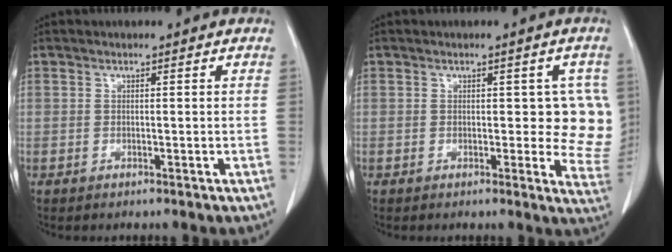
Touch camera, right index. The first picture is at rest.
{"total": 6.4, "force": [1.0, 3.4, 5.3], "torque": [-0.031, -0.001, 0.009]}